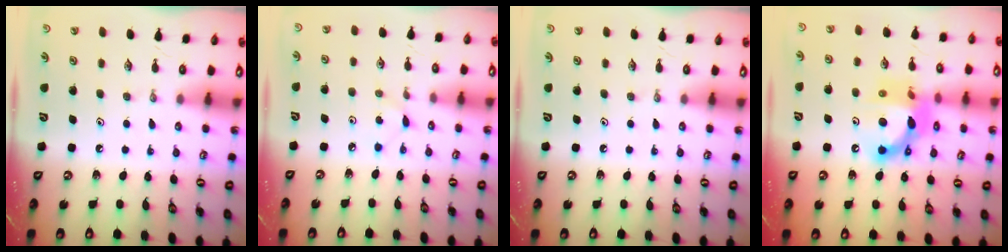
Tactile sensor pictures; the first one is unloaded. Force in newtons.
{"total": 3.1, "press": 3.1, "slide": 0.4}
{"total": 0.0}
{"total": 13.0, "press": 12.9, "slide": 1.2}